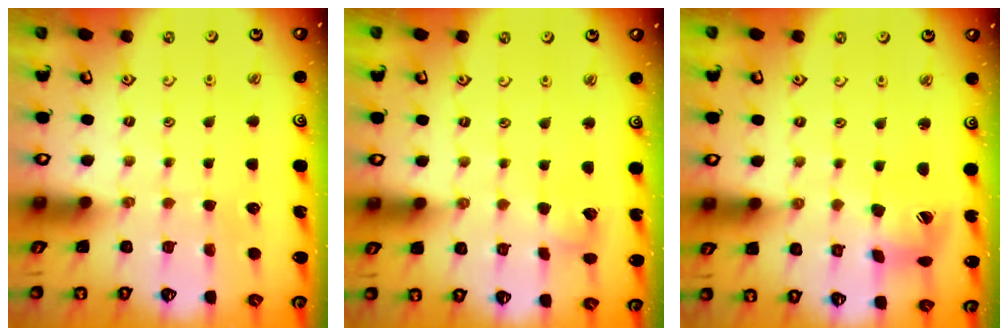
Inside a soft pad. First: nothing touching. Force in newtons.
{"total": 2.9, "press": 2.9, "slide": 0.3}
{"total": 9.9, "press": 9.8, "slide": 1.2}